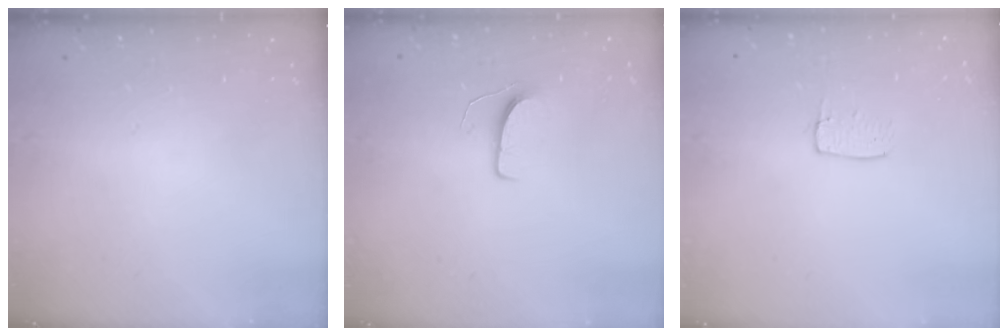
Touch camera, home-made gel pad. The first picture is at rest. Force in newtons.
{"total": 5.8, "press": 5.7, "slide": 0.4}
{"total": 6.0, "press": 6.0, "slide": 0.3}